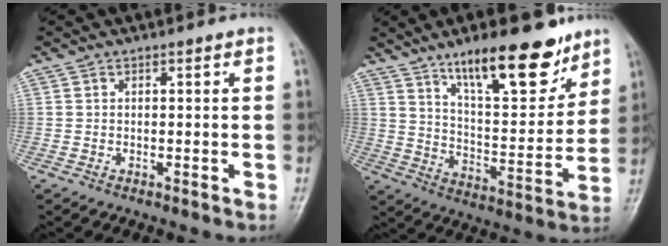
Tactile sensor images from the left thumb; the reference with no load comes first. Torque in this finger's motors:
{"motor_torque": [1.45, 1.31, 1.46, -1.30, 0.12]}